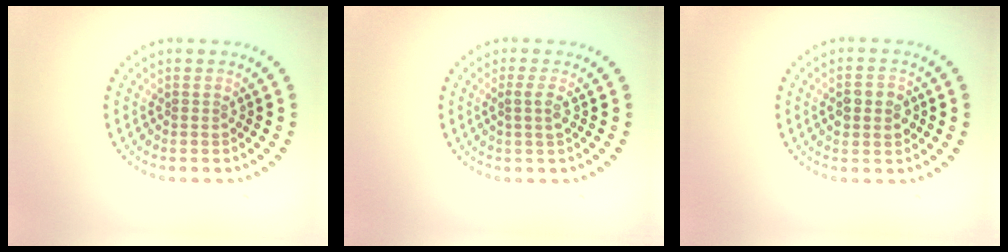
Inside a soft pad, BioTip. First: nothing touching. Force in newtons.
{"total": 1.4, "press": 1.0, "slide": 0.9}
{"total": 3.0, "press": 3.0, "slide": 0.1}